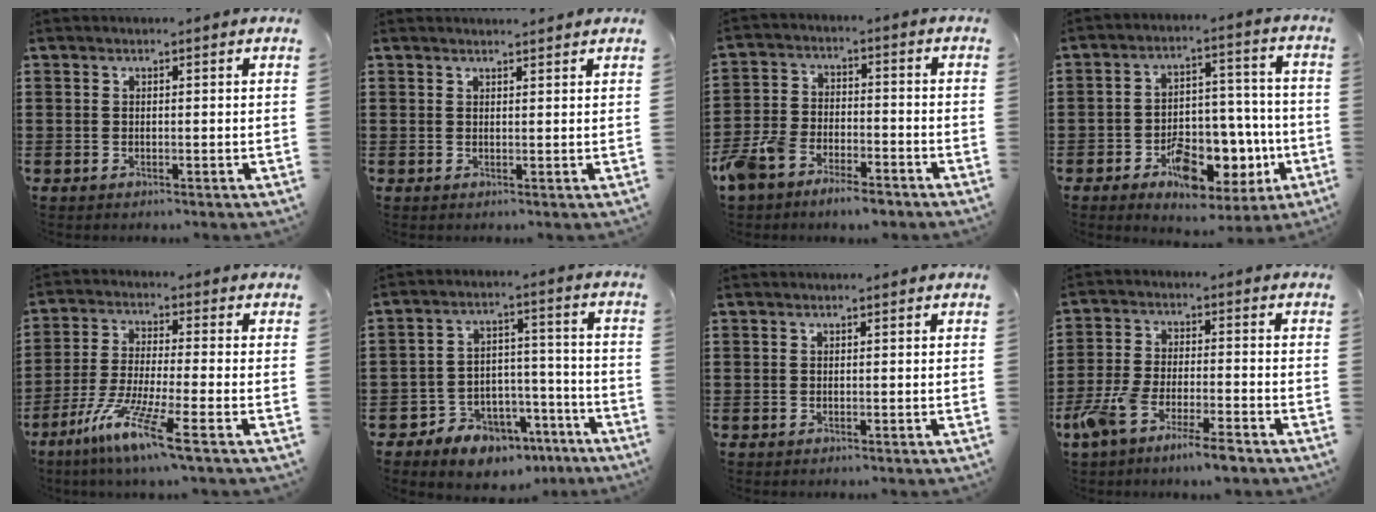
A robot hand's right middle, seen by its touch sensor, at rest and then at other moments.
{"total": 1.2, "force": [1.2, -0.2, -0.1], "torque": [-0.001, -0.003, 0.022]}
{"total": 6.9, "force": [-6.1, 2.1, 2.5], "torque": [-0.078, 0.005, -0.125]}
{"total": 9.1, "force": [-4.2, 5.7, 5.6], "torque": [-0.076, 0.024, -0.069]}
{"total": 9.2, "force": [-6.2, 0.2, 6.8], "torque": [-0.148, -0.014, -0.122]}
{"total": 7.7, "force": [-6.6, 3.7, 1.2], "torque": [-0.018, 0.042, -0.122]}
{"total": 0.0}
{"total": 7.5, "force": [-5.6, 1.2, 4.8], "torque": [-0.116, -0.010, -0.109]}